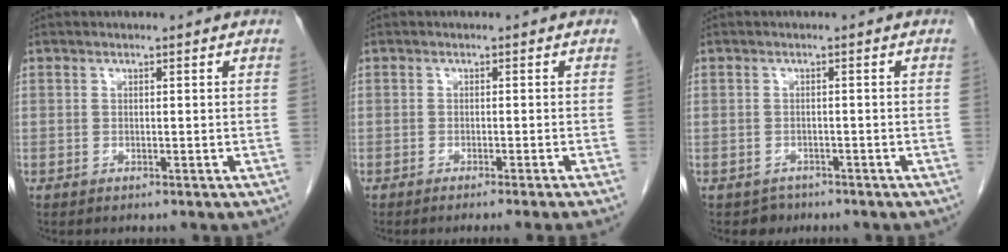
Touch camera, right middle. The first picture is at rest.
{"total": 3.7, "force": [-2.9, -1.3, 1.9], "torque": [-0.012, 0.002, -0.040]}
{"total": 1.8, "force": [-1.3, 1.2, -0.3], "torque": [-0.003, 0.003, -0.021]}